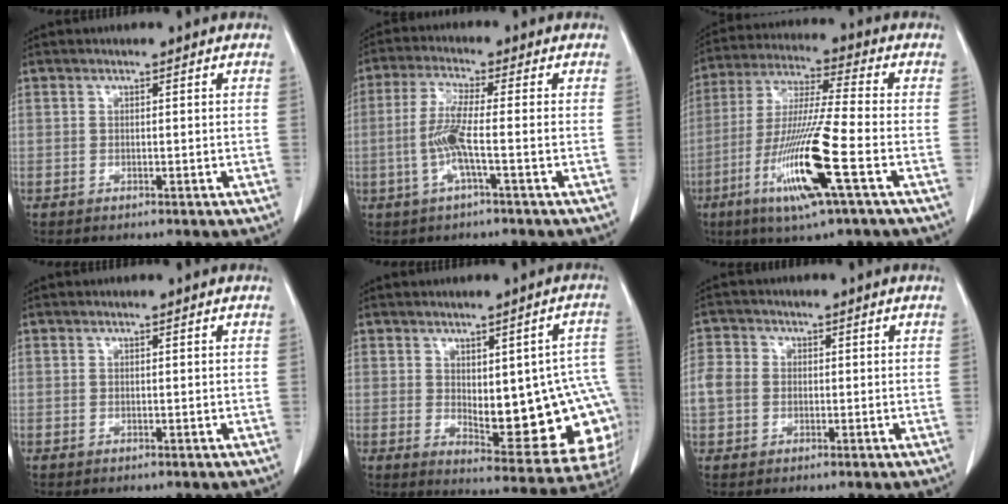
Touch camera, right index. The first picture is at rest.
{"total": 6.4, "force": [-1.4, -0.2, 6.2], "torque": [-0.133, -0.001, -0.032]}
{"total": 15.3, "force": [-5.9, -0.3, 14.2], "torque": [-0.291, -0.025, -0.113]}
{"total": 0.0}
{"total": 18.2, "force": [-1.4, 6.3, 17.0], "torque": [-0.144, 0.016, 0.006]}
{"total": 4.2, "force": [-0.2, 3.7, 2.0], "torque": [-0.052, 0.014, -0.008]}